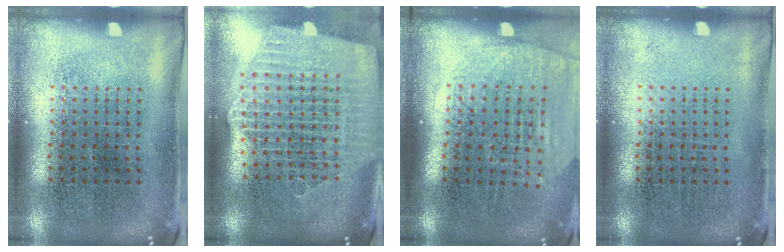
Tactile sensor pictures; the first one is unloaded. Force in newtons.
{"total": 2.5, "press": 2.1, "slide": 1.3}
{"total": 1.7, "press": 1.5, "slide": 0.8}
{"total": 0.0}